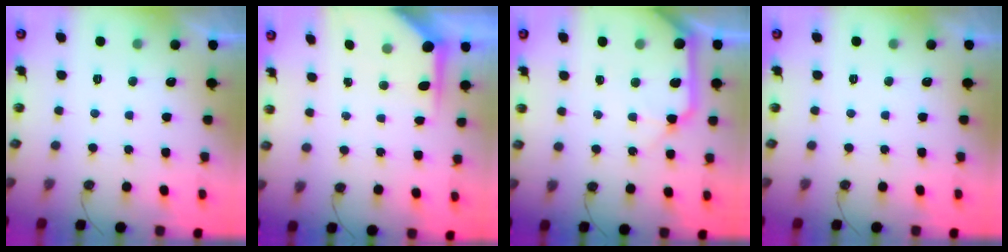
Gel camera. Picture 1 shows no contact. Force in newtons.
{"total": 7.2, "press": 7.2, "slide": 0.7}
{"total": 13.2, "press": 13.0, "slide": 2.0}
{"total": 0.0}